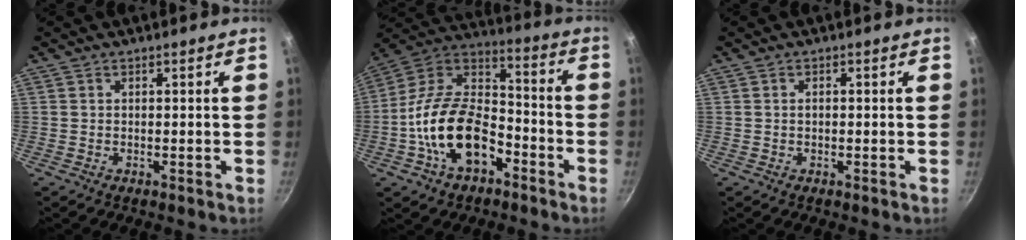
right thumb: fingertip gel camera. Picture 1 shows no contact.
{"total": 19.7, "force": [-7.3, 11.8, 13.9], "torque": [-0.226, 0.063, -0.149]}
{"total": 0.8, "force": [0.0, 0.4, 0.6], "torque": [-0.013, 0.004, -0.001]}